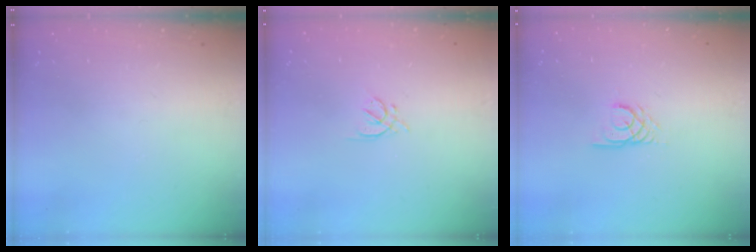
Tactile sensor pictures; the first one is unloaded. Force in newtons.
{"total": 2.5, "press": 2.4, "slide": 0.6}
{"total": 2.3, "press": 2.3, "slide": 0.1}